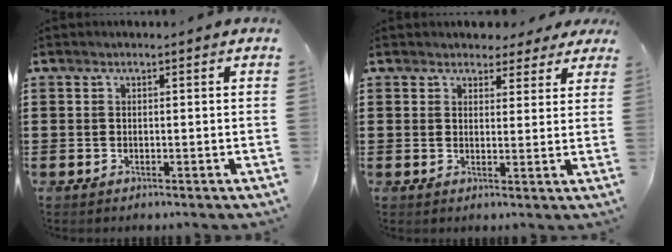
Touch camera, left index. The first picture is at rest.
{"total": 3.3, "force": [2.9, 1.6, 0.3], "torque": [-0.010, 0.000, 0.052]}